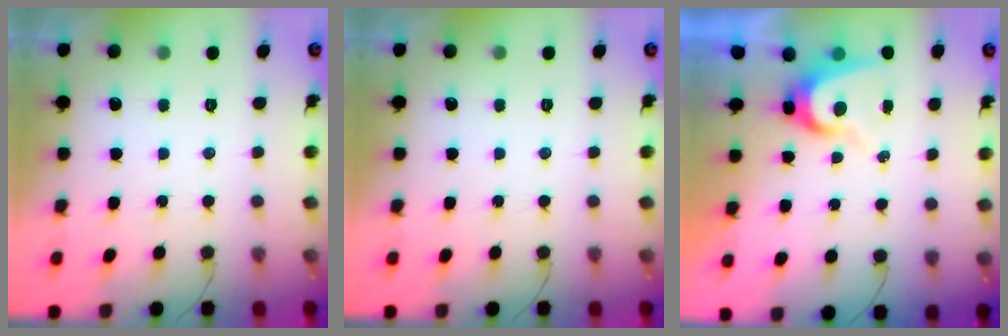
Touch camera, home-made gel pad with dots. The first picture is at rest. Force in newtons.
{"total": 0.0}
{"total": 6.8, "press": 6.8, "slide": 0.6}